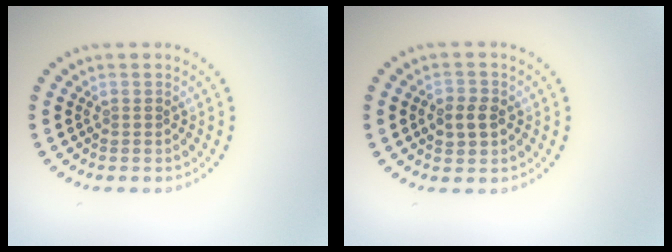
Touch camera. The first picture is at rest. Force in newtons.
{"total": 2.4, "press": 2.3, "slide": 0.4}